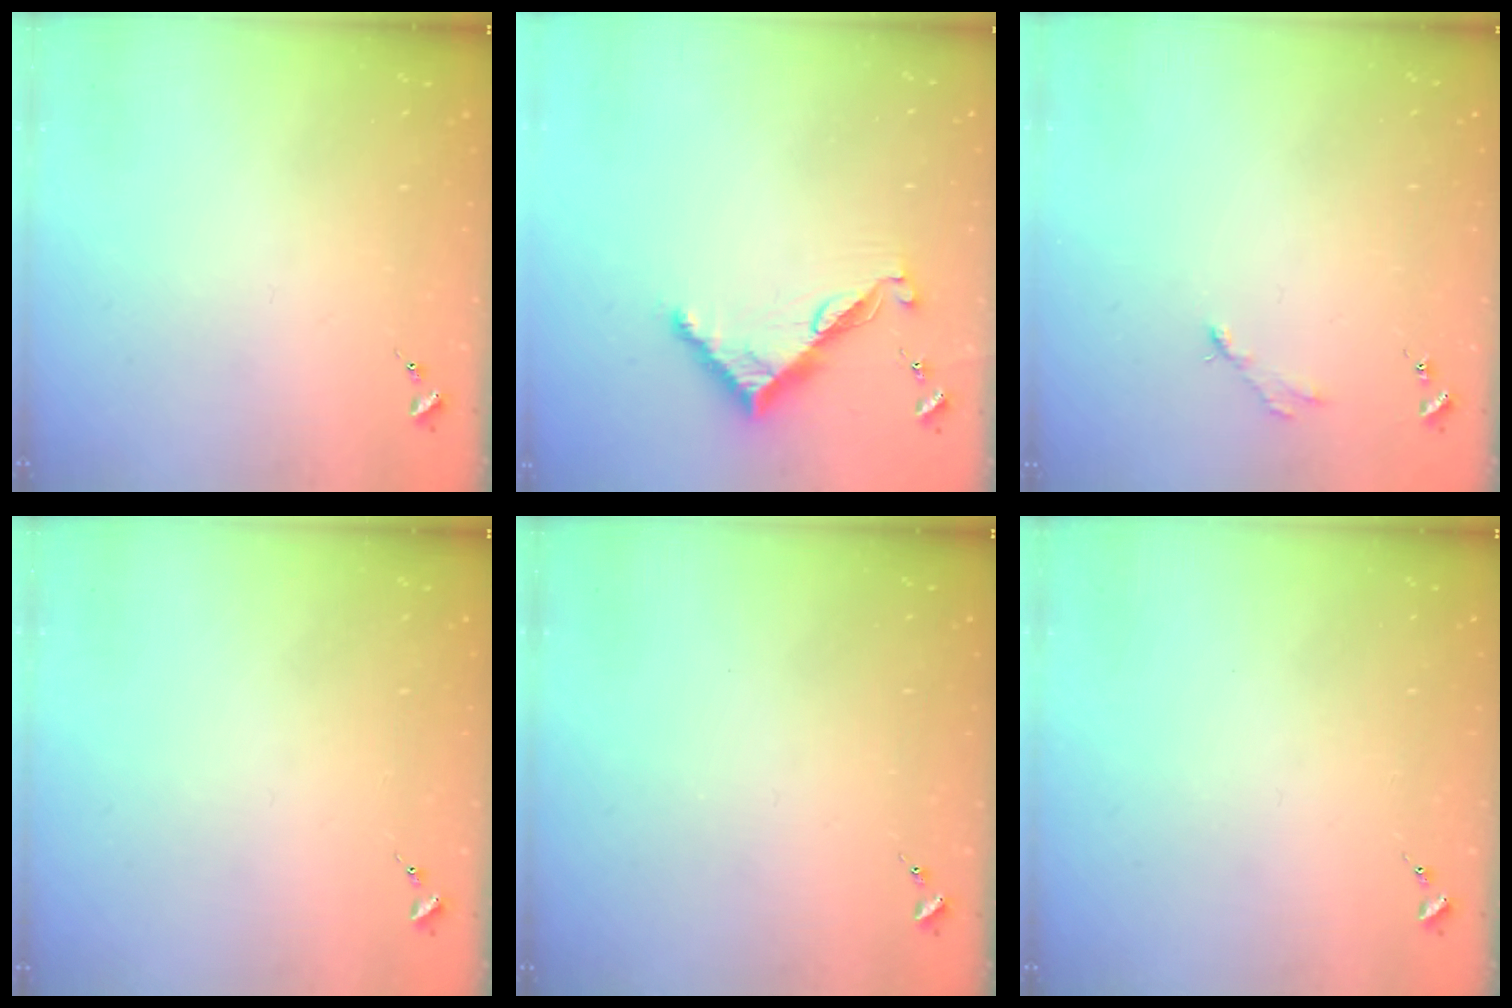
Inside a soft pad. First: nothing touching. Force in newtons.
{"total": 8.7, "press": 8.7, "slide": 0.6}
{"total": 2.8, "press": 2.8, "slide": 0.4}
{"total": 0.0}
{"total": 0.0}
{"total": 0.0}